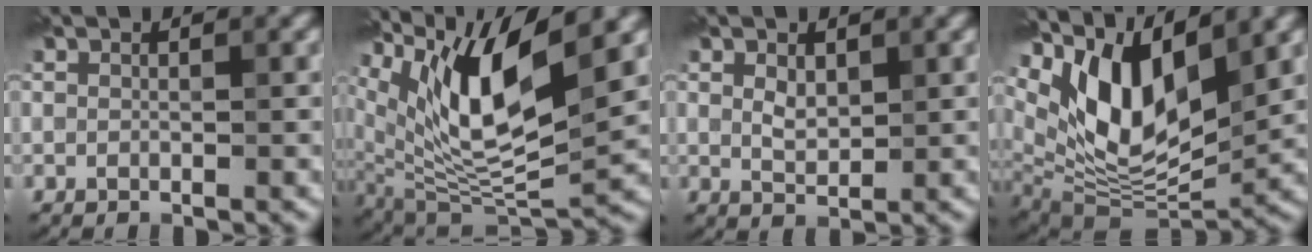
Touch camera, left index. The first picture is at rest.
{"total": 11.6, "force": [5.2, 3.5, 9.8], "torque": [-0.183, -0.002, 0.102]}
{"total": 1.7, "force": [0.8, 0.9, 1.1], "torque": [-0.023, -0.001, 0.018]}
{"total": 11.4, "force": [5.1, 4.8, 9.0], "torque": [-0.166, -0.006, 0.099]}